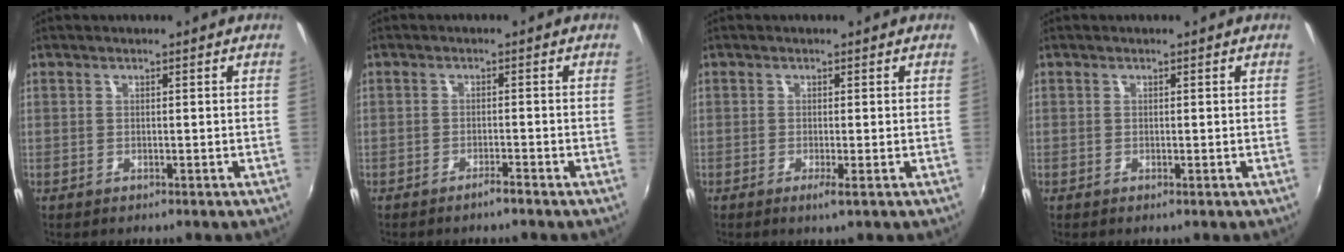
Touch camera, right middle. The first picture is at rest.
{"total": 1.5, "force": [-1.4, -0.2, 0.7], "torque": [-0.017, 0.001, -0.023]}
{"total": 1.4, "force": [-0.5, -0.4, 1.2], "torque": [-0.025, -0.004, -0.010]}
{"total": 0.0}